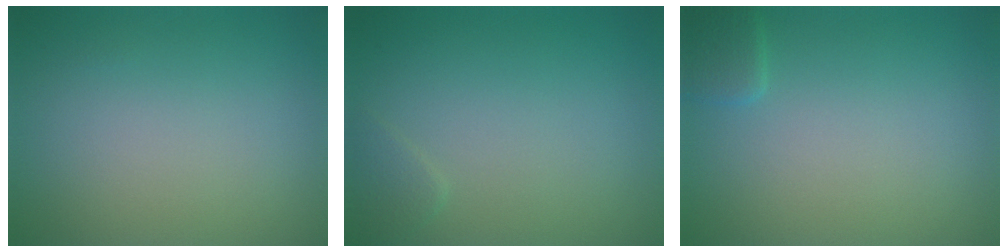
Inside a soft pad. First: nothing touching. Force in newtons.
{"total": 0.9, "press": 0.9, "slide": 0.1}
{"total": 1.3, "press": 1.3, "slide": 0.2}